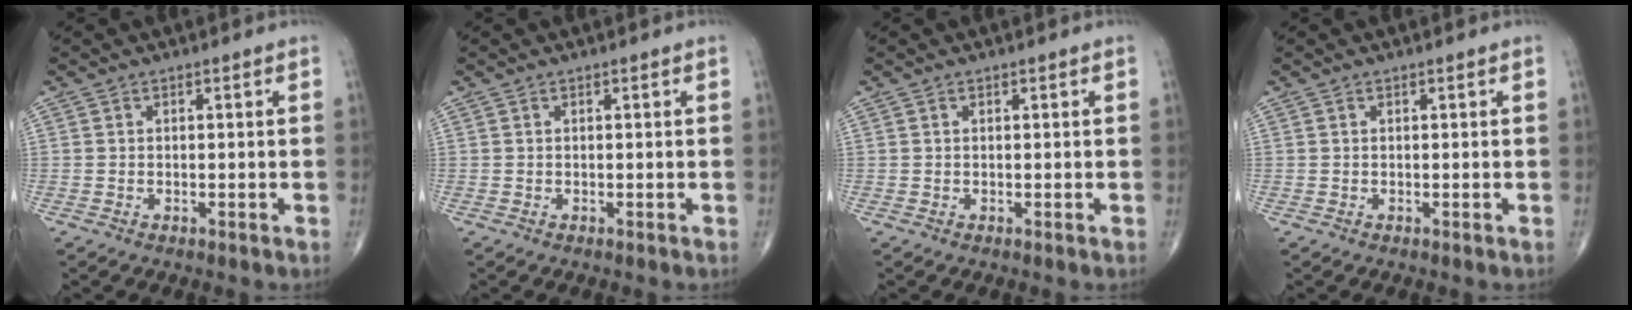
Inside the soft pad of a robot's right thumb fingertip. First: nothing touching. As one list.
[{"total": 0.0}, {"total": 0.0}, {"total": 0.0}]